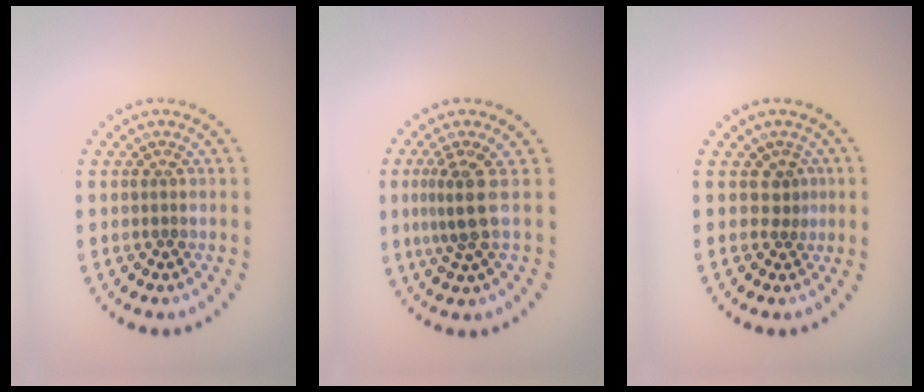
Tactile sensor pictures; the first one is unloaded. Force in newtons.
{"total": 2.8, "press": 2.0, "slide": 2.0}
{"total": 1.4, "press": 0.9, "slide": 1.1}